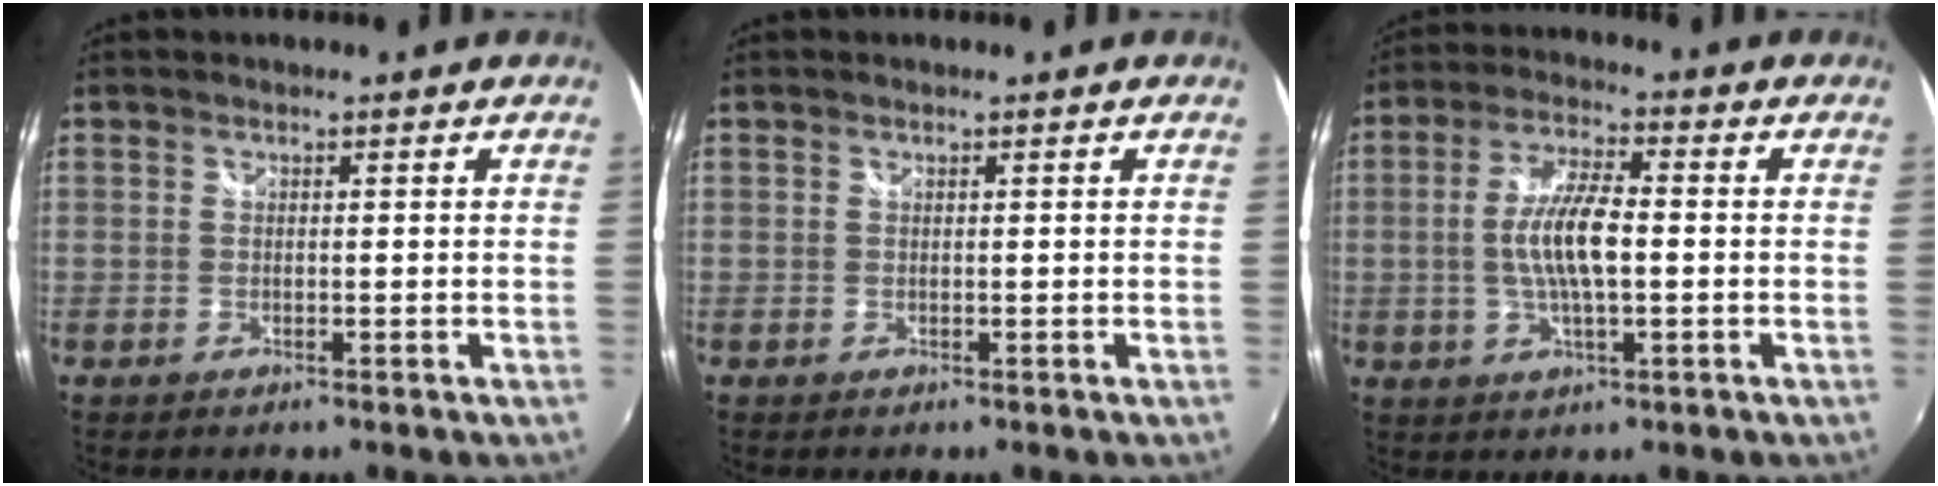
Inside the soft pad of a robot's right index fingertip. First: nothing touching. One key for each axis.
{"total": 0.0}
{"total": 9.1, "fx": -0.8, "fy": 2.6, "fz": 8.7, "tx": -0.170, "ty": 0.003, "tz": -0.015}